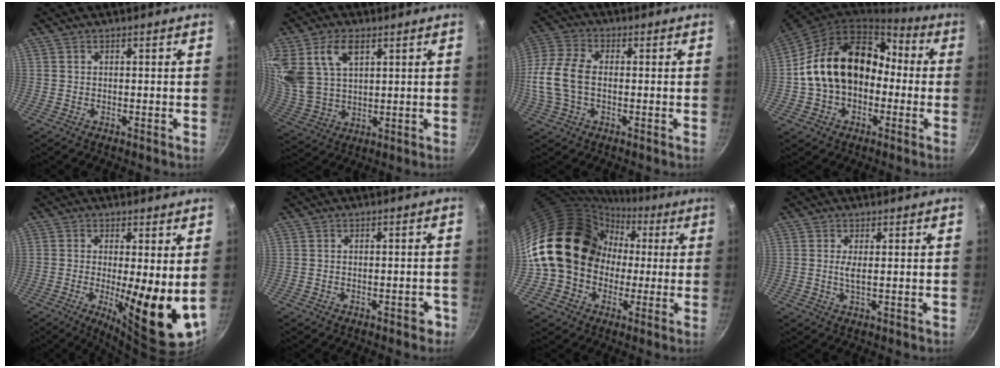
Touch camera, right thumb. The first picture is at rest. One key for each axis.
{"total": 14.3, "fx": 6.3, "fy": 8.9, "fz": 9.3, "tx": -0.185, "ty": -0.015, "tz": 0.135}
{"total": 11.7, "fx": -0.6, "fy": 7.3, "fz": 9.1, "tx": -0.189, "ty": 0.024, "tz": -0.025}
{"total": 19.2, "fx": -0.6, "fy": 14.4, "fz": 12.7, "tx": -0.194, "ty": 0.066, "tz": -0.014}
{"total": 14.2, "fx": -0.7, "fy": 3.5, "fz": 13.7, "tx": -0.187, "ty": -0.025, "tz": -0.007}
{"total": 5.2, "fx": -2.9, "fy": 2.5, "fz": 3.6, "tx": -0.010, "ty": 0.036, "tz": -0.030}
{"total": 19.5, "fx": -0.3, "fy": 16.7, "fz": 10.0, "tx": -0.142, "ty": 0.062, "tz": -0.005}
{"total": 2.0, "fx": 0.3, "fy": 0.3, "fz": 1.9, "tx": -0.042, "ty": -0.005, "tz": 0.006}